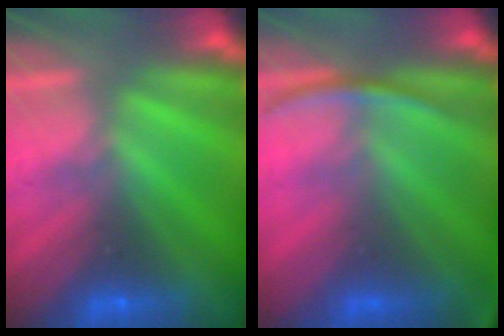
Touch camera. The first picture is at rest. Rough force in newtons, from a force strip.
{"total": 2.8}